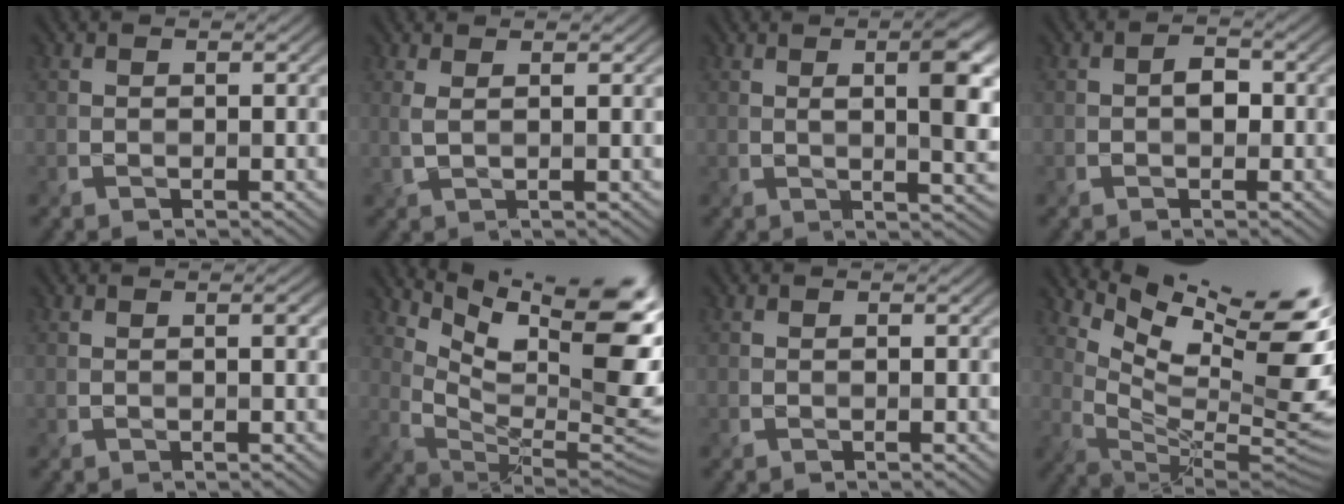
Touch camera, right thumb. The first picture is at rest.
{"total": 1.5, "force": [1.0, 0.0, 1.2], "torque": [-0.031, -0.002, 0.022]}
{"total": 6.3, "force": [1.6, 1.7, 5.8], "torque": [-0.088, 0.000, 0.028]}
{"total": 2.0, "force": [-0.3, 1.3, 1.4], "torque": [-0.025, -0.002, -0.007]}
{"total": 0.9, "force": [0.2, 0.2, 0.9], "torque": [-0.014, 0.000, 0.005]}
{"total": 13.9, "force": [6.9, 4.7, 11.1], "torque": [-0.193, -0.007, 0.129]}
{"total": 0.0}
{"total": 13.8, "force": [8.6, 3.8, 10.0], "torque": [-0.187, -0.003, 0.161]}